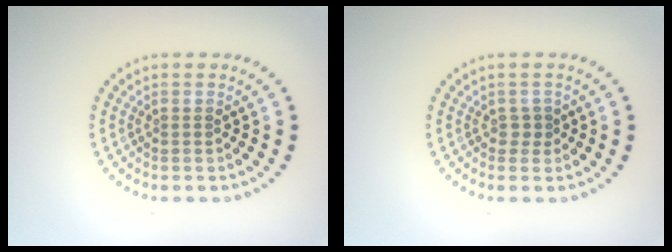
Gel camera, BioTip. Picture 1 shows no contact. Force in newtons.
{"total": 0.8, "press": 0.7, "slide": 0.3}